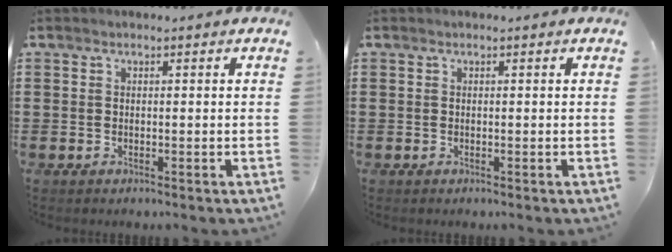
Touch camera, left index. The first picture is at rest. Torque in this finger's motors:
{"motor_torque": [0.16, 0.12, -0.01, -0.01]}